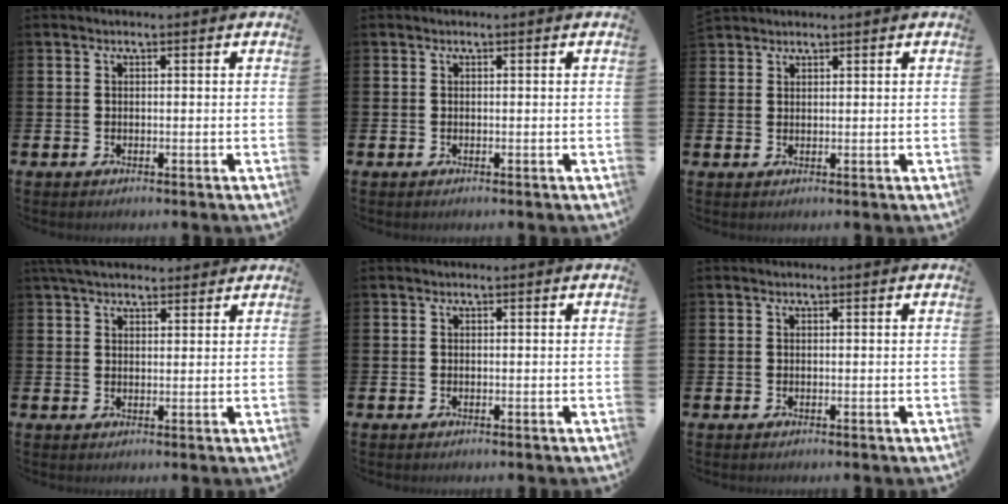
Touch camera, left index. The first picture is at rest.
{"total": 0.0}
{"total": 1.7, "force": [1.6, 0.4, -0.1], "torque": [-0.002, -0.001, 0.032]}
{"total": 4.7, "force": [4.1, 1.6, 1.6], "torque": [-0.033, -0.009, 0.075]}
{"total": 0.0}
{"total": 0.0}